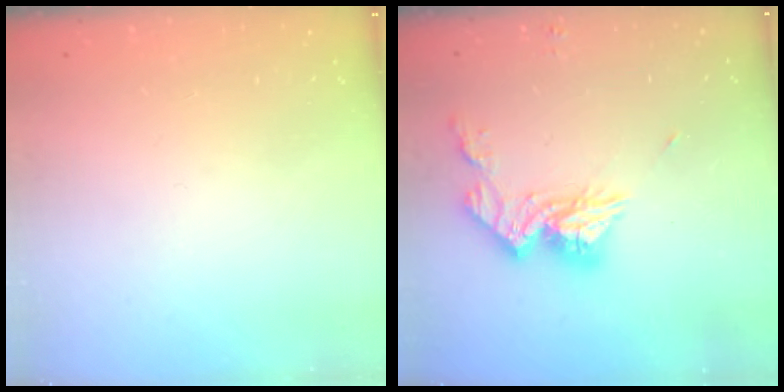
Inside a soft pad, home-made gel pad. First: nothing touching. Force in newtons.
{"total": 12.3, "press": 12.2, "slide": 1.0}